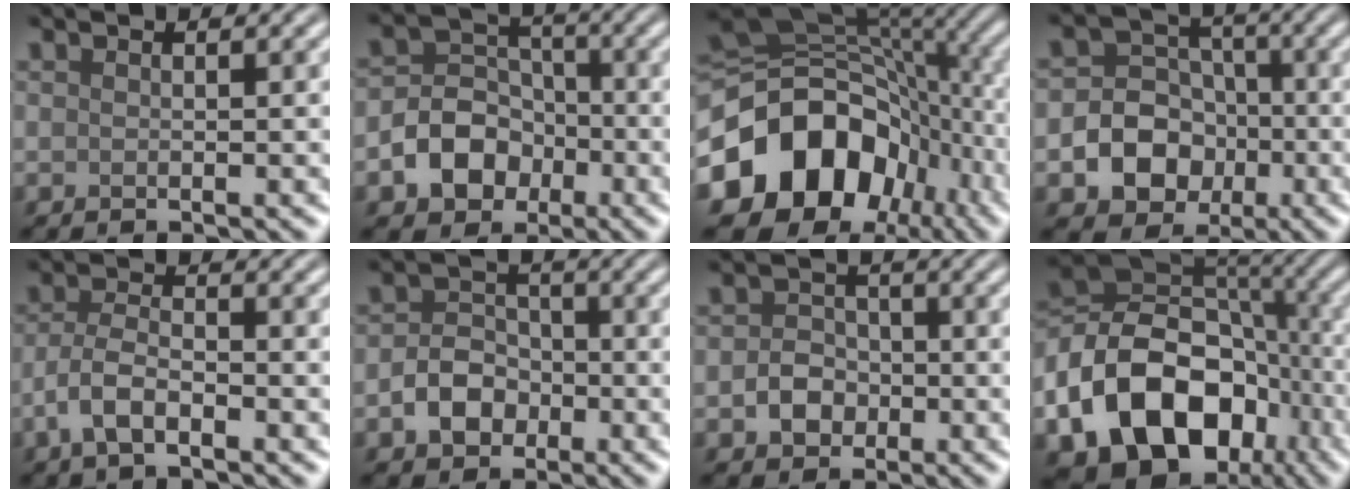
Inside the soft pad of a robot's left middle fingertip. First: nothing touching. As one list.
[{"total": 5.6, "force": [-2.1, 4.5, 2.7], "torque": [-0.027, 0.000, -0.053]}, {"total": 15.5, "force": [-5.4, 12.0, 8.2], "torque": [-0.157, -0.010, -0.106]}, {"total": 7.6, "force": [-2.3, 6.6, 3.0], "torque": [-0.031, 0.005, -0.061]}, {"total": 3.4, "force": [-1.6, 1.5, 2.6], "torque": [-0.054, 0.002, -0.037]}, {"total": 3.6, "force": [-1.4, 2.8, 1.8], "torque": [-0.027, 0.005, -0.028]}, {"total": 2.8, "force": [-0.9, 2.4, 1.2], "torque": [-0.016, 0.001, -0.019]}, {"total": 17.7, "force": [-7.1, 13.1, 9.5], "torque": [-0.188, -0.005, -0.117]}]